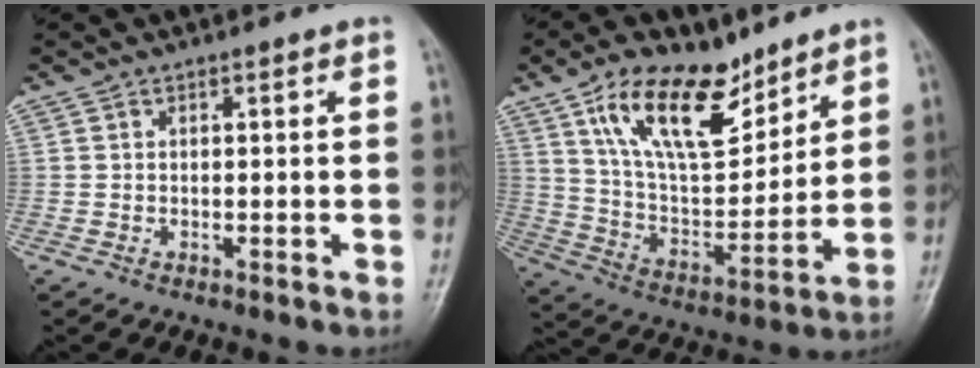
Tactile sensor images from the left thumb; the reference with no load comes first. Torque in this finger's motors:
{"motor_torque": [1.88, 1.84, 1.43, -1.34, 0.19]}